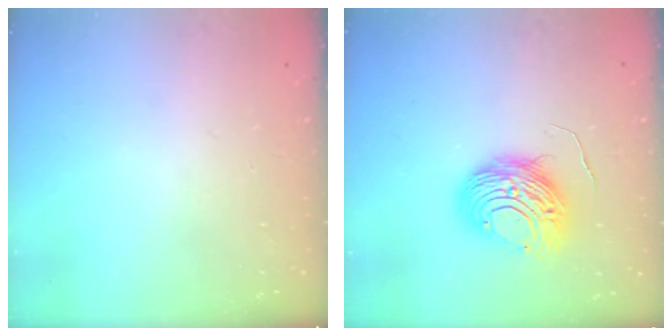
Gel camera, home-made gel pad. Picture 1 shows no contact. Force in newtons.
{"total": 9.5, "press": 9.5, "slide": 0.8}